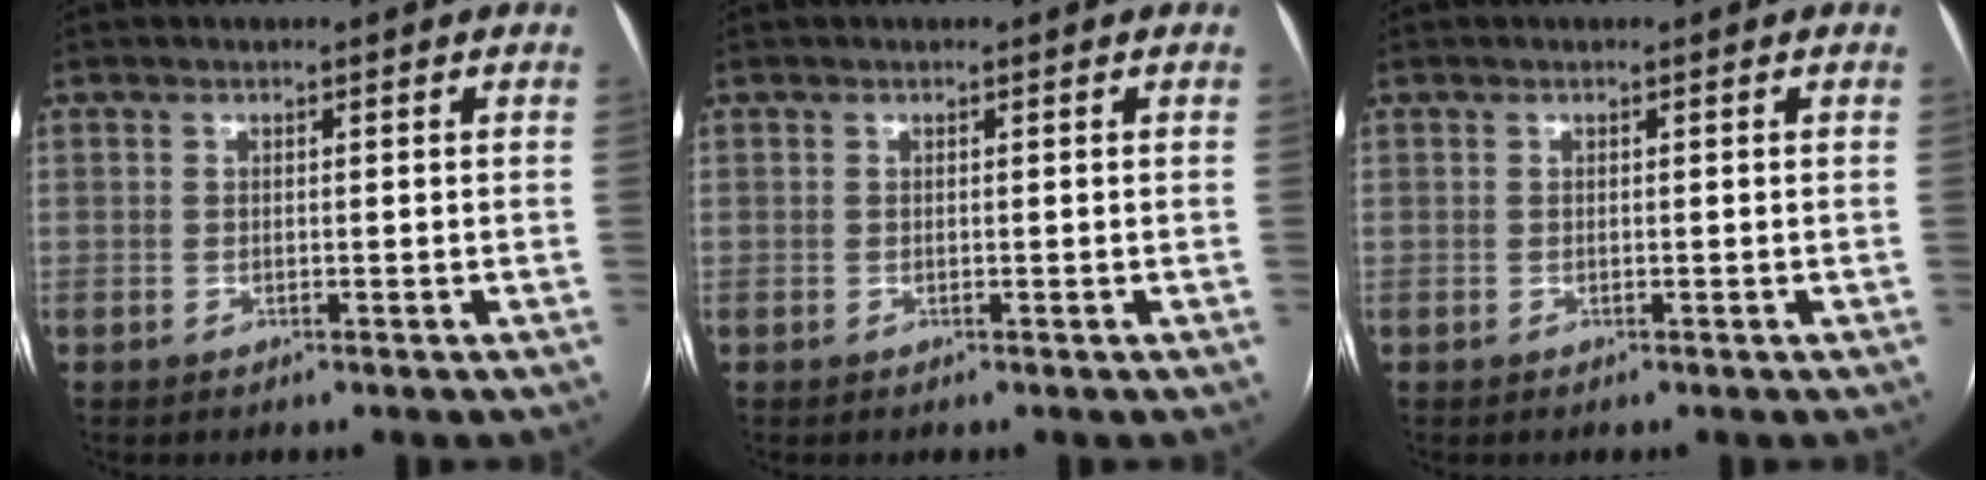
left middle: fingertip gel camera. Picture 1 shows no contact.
{"total": 0.0}
{"total": 0.0}